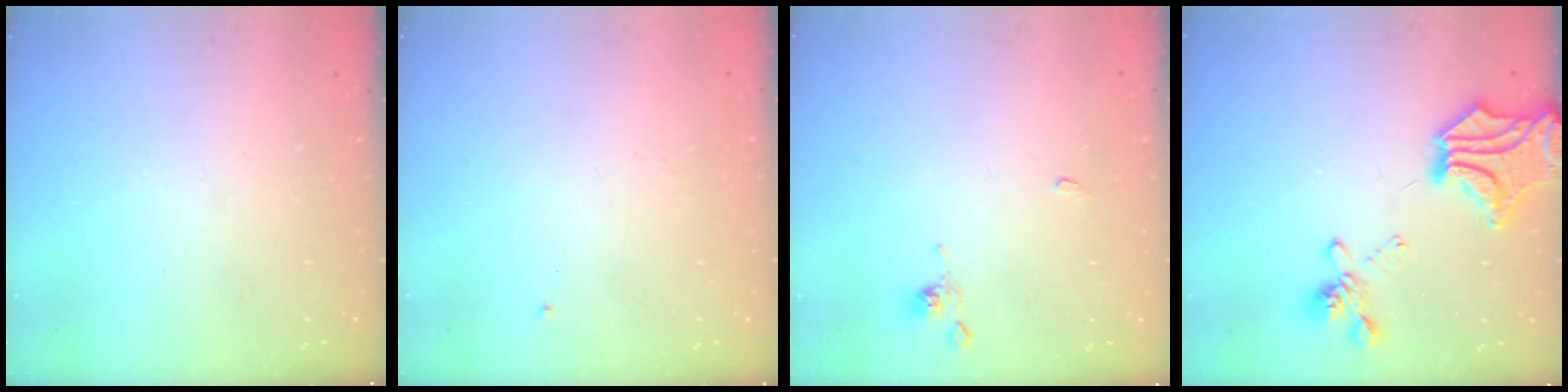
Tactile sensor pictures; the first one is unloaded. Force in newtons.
{"total": 0.0}
{"total": 0.0}
{"total": 6.7, "press": 5.7, "slide": 3.6}